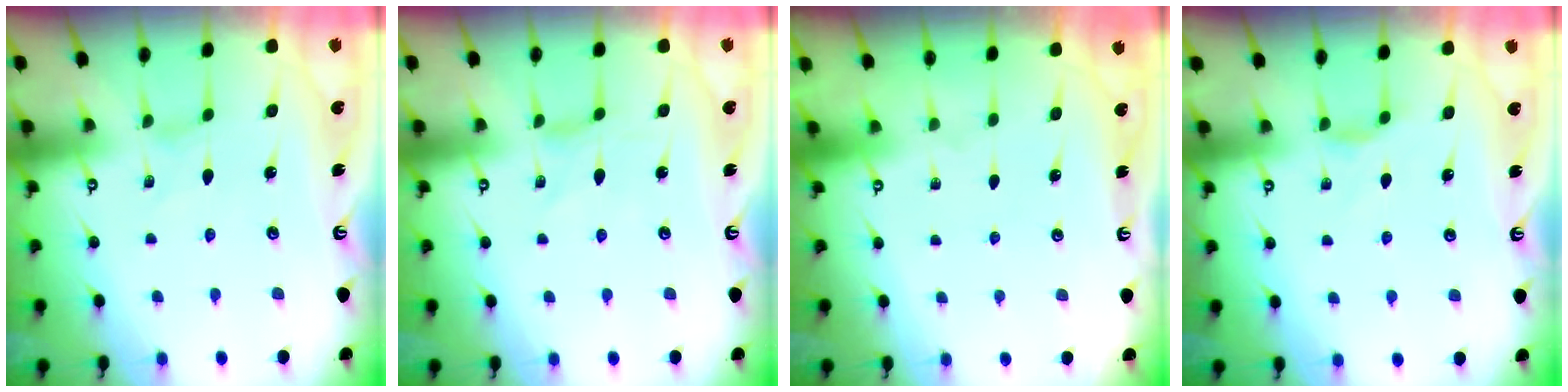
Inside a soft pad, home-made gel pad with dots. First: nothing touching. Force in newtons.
{"total": 0.0}
{"total": 0.0}
{"total": 2.6, "press": 2.6, "slide": 0.4}